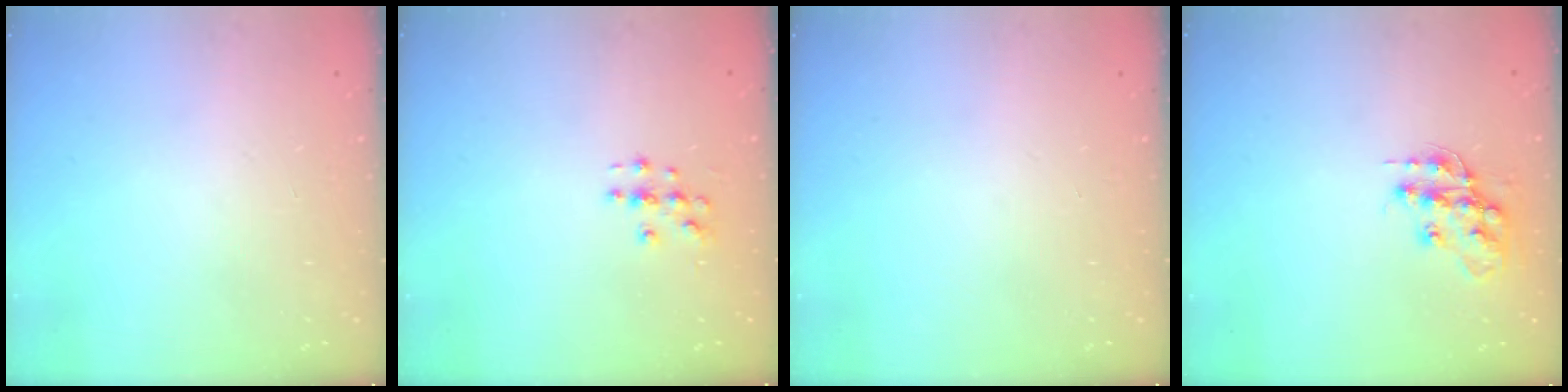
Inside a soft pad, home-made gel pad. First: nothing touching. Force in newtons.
{"total": 3.1, "press": 3.1, "slide": 0.2}
{"total": 0.0}
{"total": 14.0, "press": 14.0, "slide": 0.7}